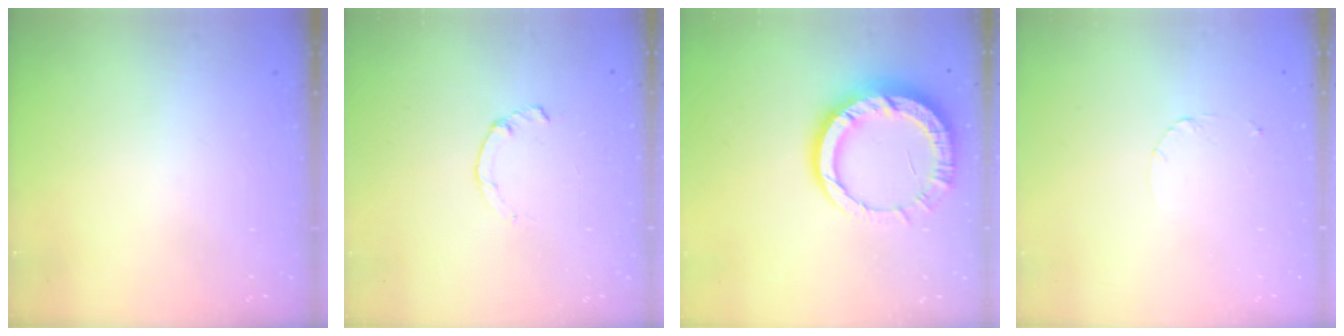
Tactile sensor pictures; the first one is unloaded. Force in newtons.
{"total": 2.2, "press": 2.2, "slide": 0.2}
{"total": 14.0, "press": 13.9, "slide": 1.4}
{"total": 1.6, "press": 1.6, "slide": 0.2}